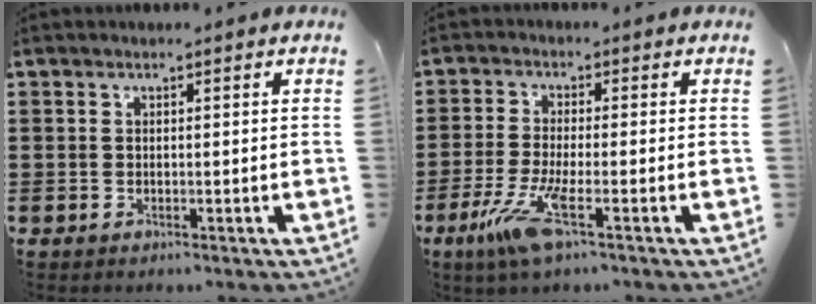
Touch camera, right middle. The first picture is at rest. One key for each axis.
{"total": 7.1, "fx": -3.1, "fy": 1.0, "fz": 6.3, "tx": -0.150, "ty": -0.024, "tz": -0.060}